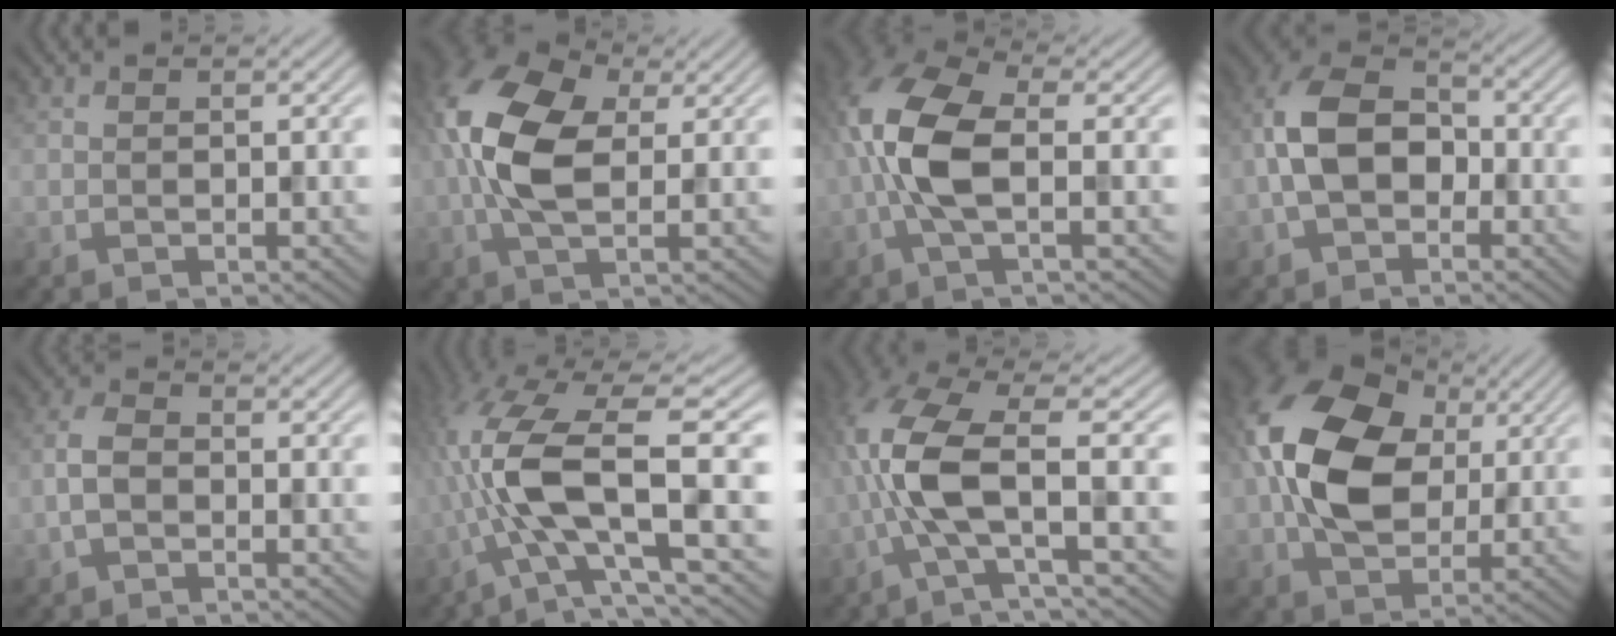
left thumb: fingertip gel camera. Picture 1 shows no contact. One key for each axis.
{"total": 11.7, "fx": 1.0, "fy": 6.2, "fz": 9.8, "tx": -0.238, "ty": 0.018, "tz": 0.007}
{"total": 9.0, "fx": -0.8, "fy": 3.7, "fz": 8.1, "tx": -0.187, "ty": 0.017, "tz": -0.027}
{"total": 8.8, "fx": -1.7, "fy": 5.9, "fz": 6.4, "tx": -0.146, "ty": 0.010, "tz": -0.043}
{"total": 3.0, "fx": -1.1, "fy": 1.8, "fz": 2.2, "tx": -0.051, "ty": 0.008, "tz": -0.031}
{"total": 14.6, "fx": -2.0, "fy": 4.8, "fz": 13.6, "tx": -0.301, "ty": 0.005, "tz": -0.037}
{"total": 9.8, "fx": -1.2, "fy": 2.7, "fz": 9.3, "tx": -0.212, "ty": 0.014, "tz": -0.033}
{"total": 15.2, "fx": 2.8, "fy": 10.2, "fz": 10.9, "tx": -0.247, "ty": 0.017, "tz": 0.046}